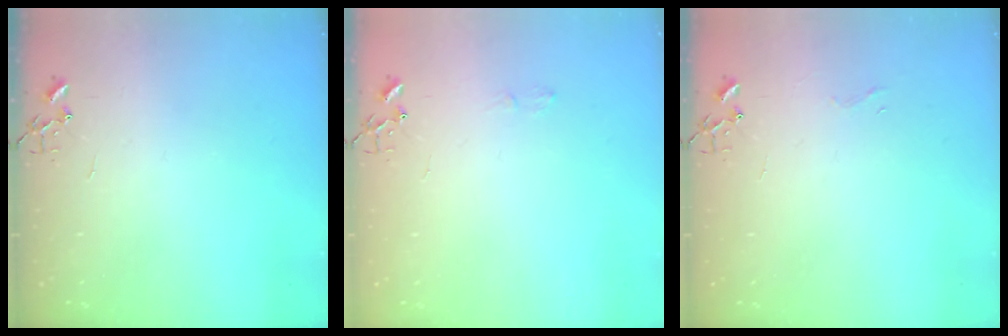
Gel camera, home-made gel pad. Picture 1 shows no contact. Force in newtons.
{"total": 4.6, "press": 4.6, "slide": 0.7}
{"total": 3.3, "press": 3.3, "slide": 0.3}